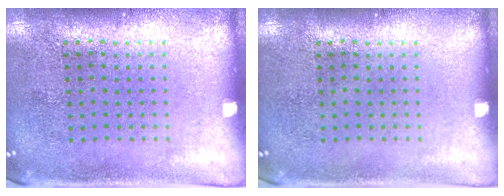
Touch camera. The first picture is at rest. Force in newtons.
{"total": 0.0}